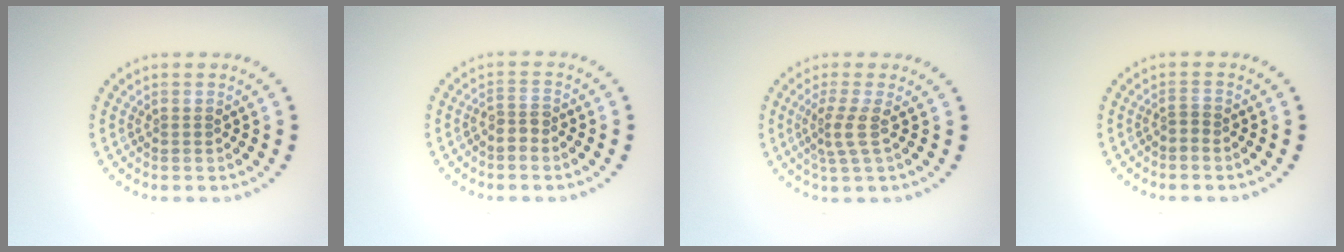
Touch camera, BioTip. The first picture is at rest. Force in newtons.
{"total": 1.8, "press": 1.3, "slide": 1.2}
{"total": 2.2, "press": 1.6, "slide": 1.5}
{"total": 0.8, "press": 0.4, "slide": 0.7}